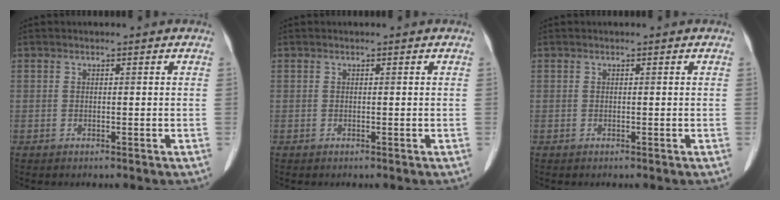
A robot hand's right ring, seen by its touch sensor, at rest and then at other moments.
{"total": 0.0}
{"total": 0.0}